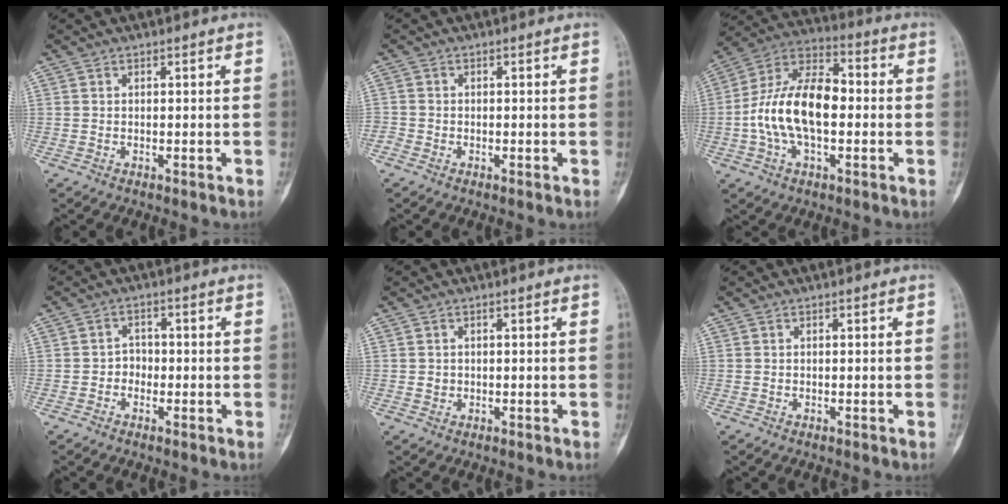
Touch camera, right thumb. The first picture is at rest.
{"total": 1.3, "force": [-0.7, 1.0, 0.3], "torque": [-0.002, 0.003, -0.019]}
{"total": 16.6, "force": [-1.4, 9.1, 13.8], "torque": [-0.251, 0.039, -0.031]}
{"total": 2.3, "force": [-0.8, 2.0, 0.8], "torque": [0.012, 0.011, -0.022]}
{"total": 1.0, "force": [0.0, 0.9, 0.3], "torque": [-0.002, 0.002, 0.003]}
{"total": 0.0}